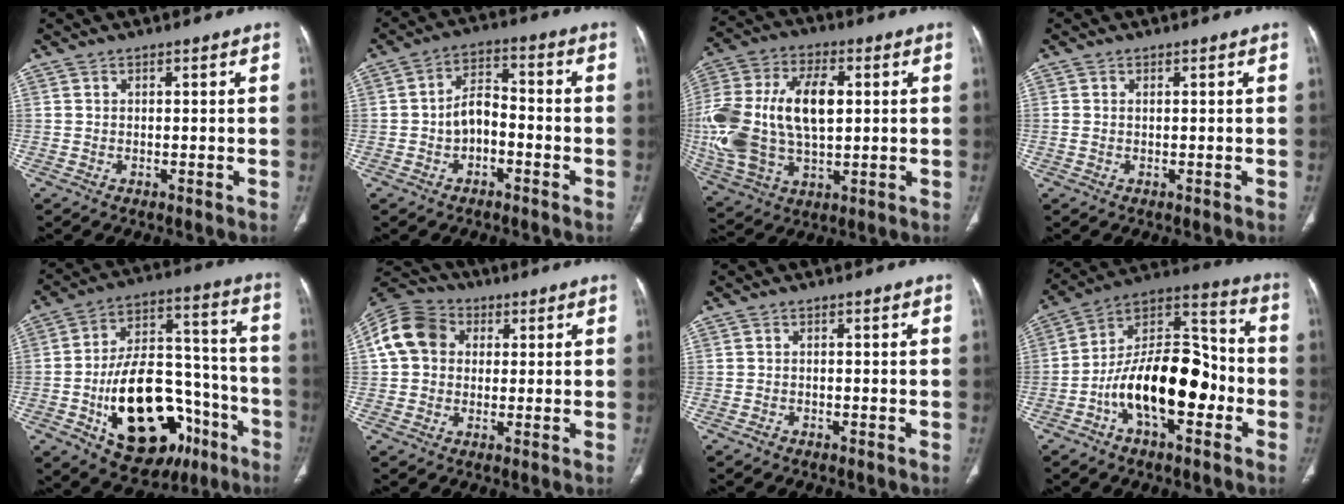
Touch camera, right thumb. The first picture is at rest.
{"total": 6.3, "force": [-1.9, 4.2, 4.3], "torque": [-0.061, 0.037, -0.041]}
{"total": 24.4, "force": [1.8, 14.1, 19.8], "torque": [-0.434, 0.008, 0.038]}
{"total": 0.9, "force": [0.1, 0.6, 0.7], "torque": [-0.027, 0.009, 0.007]}
{"total": 27.4, "force": [-10.4, 15.6, 20.0], "torque": [-0.310, 0.058, -0.146]}
{"total": 10.9, "force": [2.1, 9.1, 5.8], "torque": [-0.101, 0.021, 0.027]}
{"total": 0.7, "force": [-0.5, 0.4, 0.2], "torque": [-0.005, 0.002, -0.012]}
{"total": 20.0, "force": [-5.5, 10.1, 16.3], "torque": [-0.245, 0.062, -0.094]}